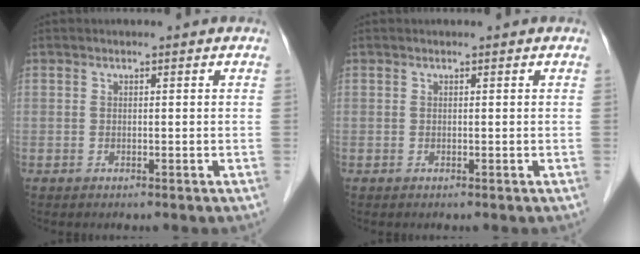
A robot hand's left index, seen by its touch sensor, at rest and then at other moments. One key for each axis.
{"total": 0.0}